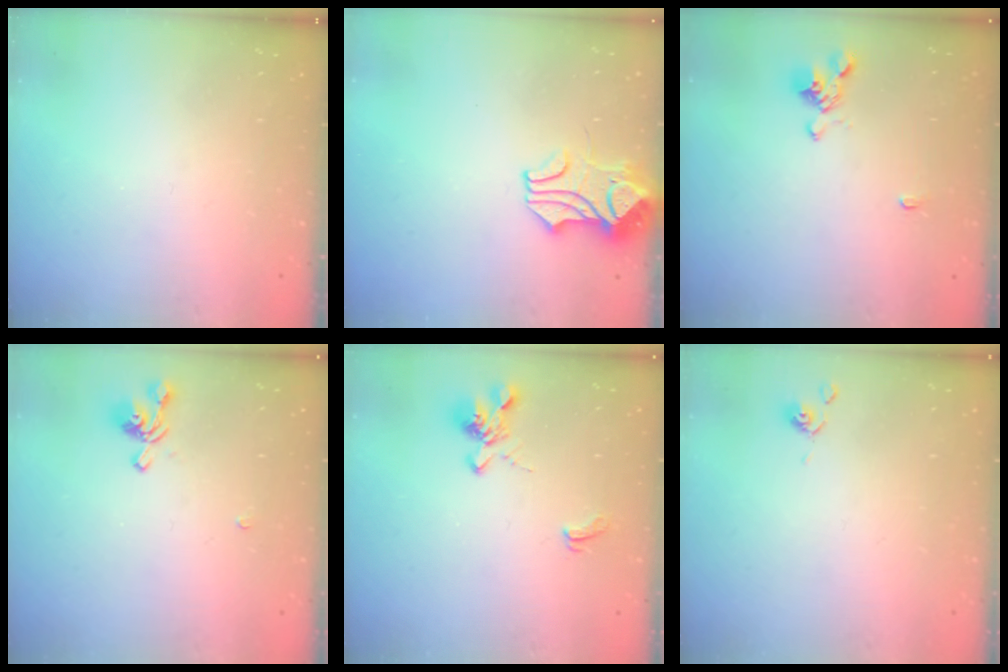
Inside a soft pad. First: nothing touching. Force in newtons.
{"total": 2.8, "press": 2.7, "slide": 0.6}
{"total": 1.6, "press": 1.3, "slide": 0.9}
{"total": 1.1, "press": 0.6, "slide": 0.9}
{"total": 2.4, "press": 2.0, "slide": 1.2}
{"total": 2.6, "press": 2.6, "slide": 0.4}